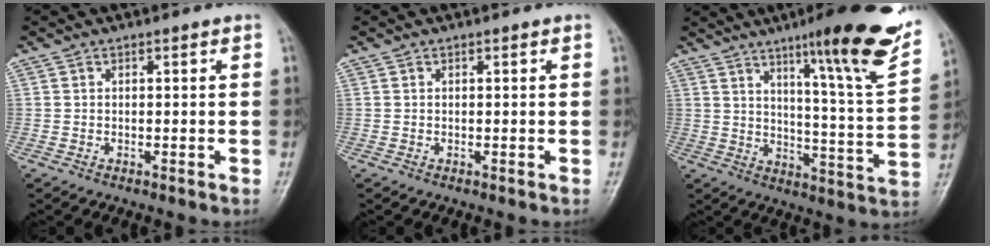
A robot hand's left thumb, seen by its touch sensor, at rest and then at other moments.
{"total": 0.0}
{"total": 20.0, "force": [12.2, 2.1, 15.7], "torque": [-0.191, -0.062, 0.174]}